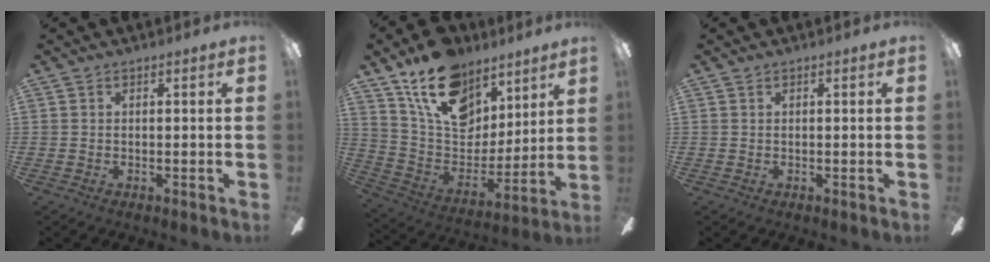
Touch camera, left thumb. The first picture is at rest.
{"total": 20.6, "force": [13.1, 12.5, 9.9], "torque": [-0.173, -0.068, 0.242]}
{"total": 0.0}